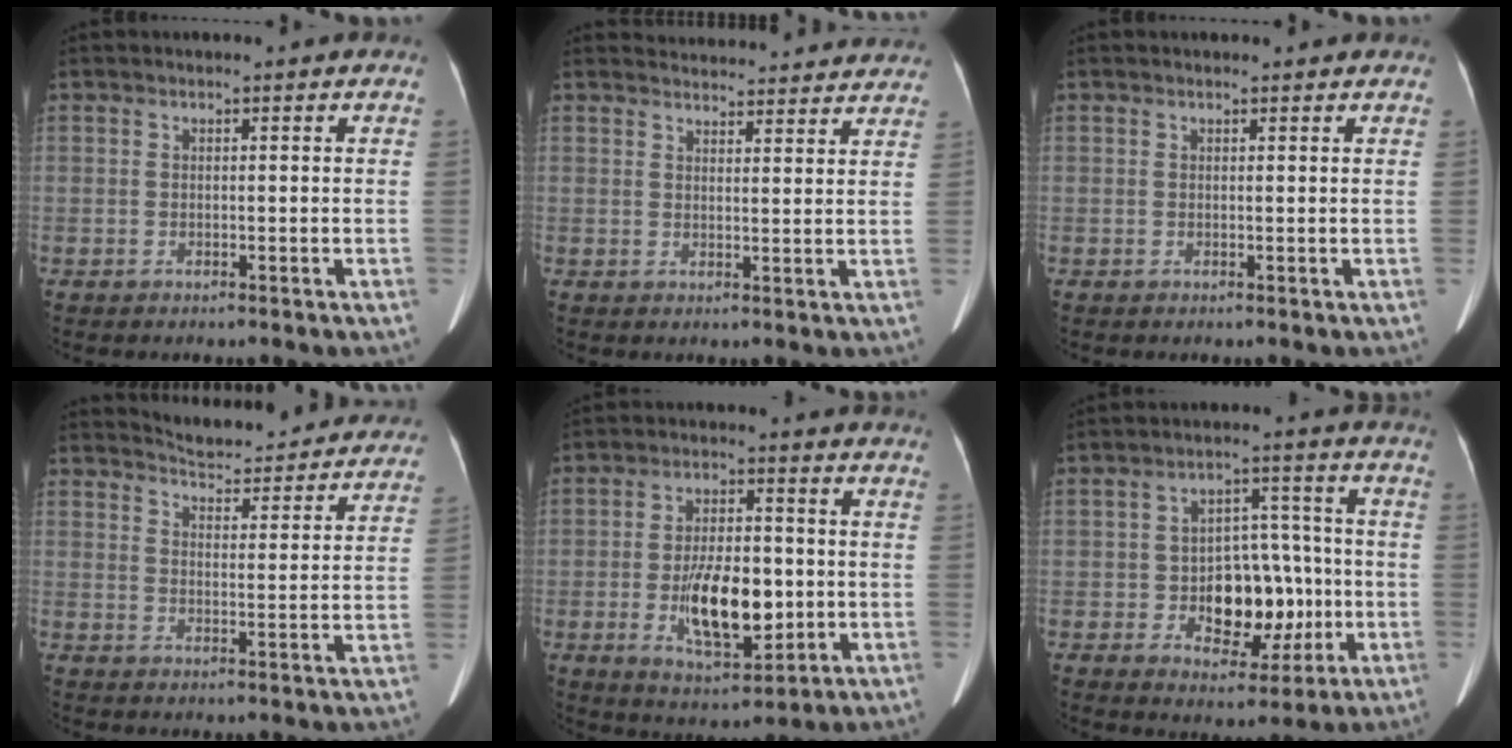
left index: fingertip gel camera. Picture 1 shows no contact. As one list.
[{"total": 15.5, "force": [15.1, 2.7, 2.8], "torque": [-0.023, 0.011, 0.172]}, {"total": 1.5, "force": [1.4, 0.4, 0.3], "torque": [-0.013, 0.008, 0.012]}, {"total": 17.9, "force": [17.1, 3.4, 4.0], "torque": [-0.040, -0.030, 0.202]}, {"total": 11.9, "force": [-2.1, 5.0, 10.6], "torque": [-0.194, -0.003, -0.028]}, {"total": 11.3, "force": [-2.2, 6.6, 8.9], "torque": [-0.132, 0.026, -0.022]}]